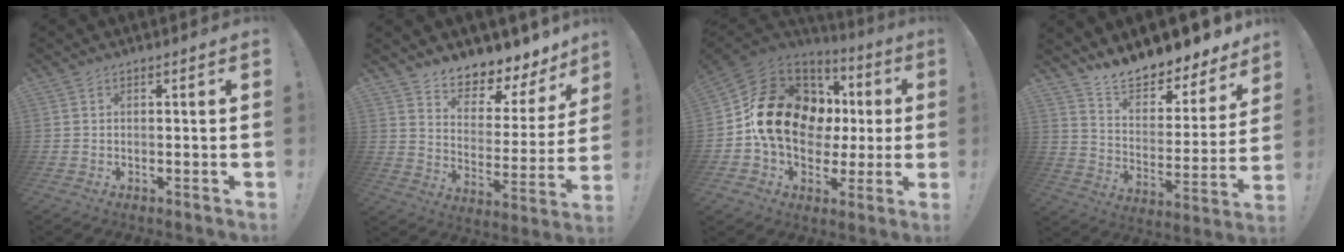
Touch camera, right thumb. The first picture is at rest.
{"total": 7.8, "force": [7.0, 2.8, 2.1], "torque": [-0.021, -0.082, 0.118]}
{"total": 20.5, "force": [2.1, 15.8, 12.9], "torque": [-0.206, 0.013, 0.065]}
{"total": 12.3, "force": [11.8, 2.3, 2.6], "torque": [-0.047, -0.113, 0.204]}